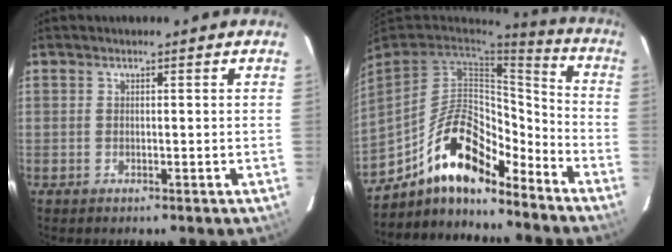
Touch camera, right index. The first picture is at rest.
{"total": 16.3, "force": [-12.2, 5.9, 9.2], "torque": [-0.176, 0.018, -0.211]}